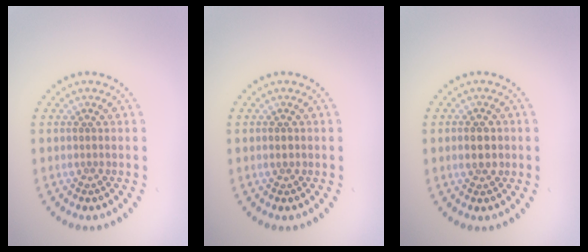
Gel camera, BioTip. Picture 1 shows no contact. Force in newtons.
{"total": 1.0, "press": 1.0, "slide": 0.1}
{"total": 2.6, "press": 2.6, "slide": 0.0}